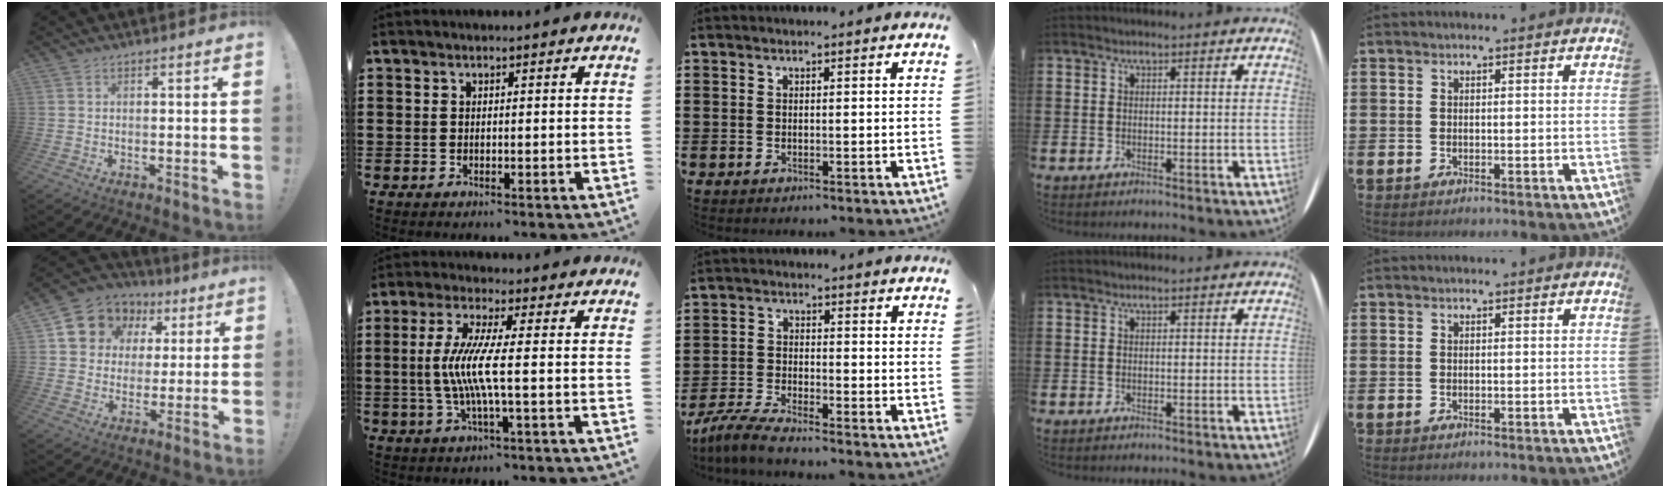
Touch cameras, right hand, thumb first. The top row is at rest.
{"thumb": {"total": 11.0, "force": [4.5, 9.5, 3.3], "torque": [-0.054, -0.027, 0.095]}, "index": {"total": 7.3, "force": [-0.9, 0.1, 7.3], "torque": [-0.160, -0.018, -0.028]}, "middle": {"total": 4.6, "force": [-4.2, 0.3, 1.7], "torque": [-0.052, -0.008, -0.086]}}